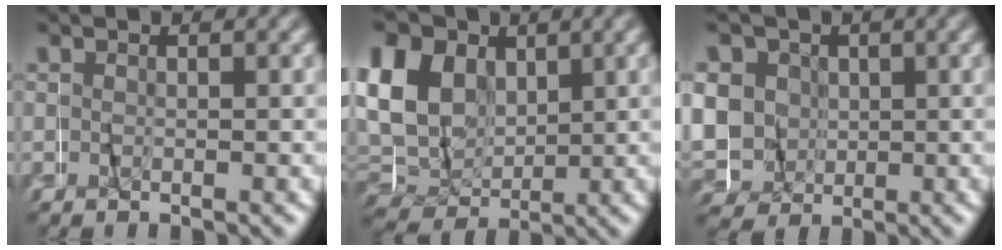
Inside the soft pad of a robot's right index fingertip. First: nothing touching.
{"total": 12.4, "force": [3.1, 10.6, 5.7], "torque": [-0.132, 0.006, 0.039]}
{"total": 11.9, "force": [1.7, 11.1, 3.9], "torque": [-0.117, -0.018, 0.025]}